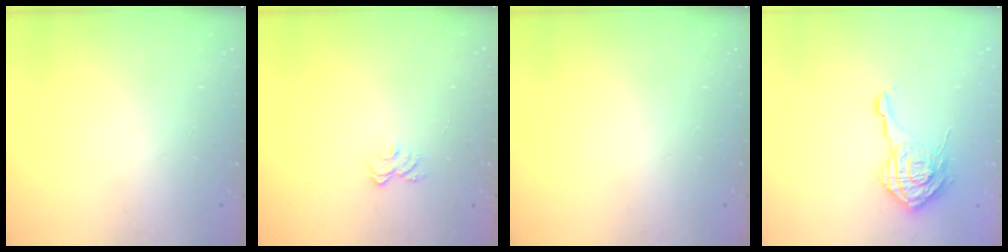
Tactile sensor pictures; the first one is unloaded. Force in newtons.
{"total": 7.1, "press": 7.0, "slide": 0.6}
{"total": 0.0}
{"total": 12.9, "press": 12.9, "slide": 0.8}